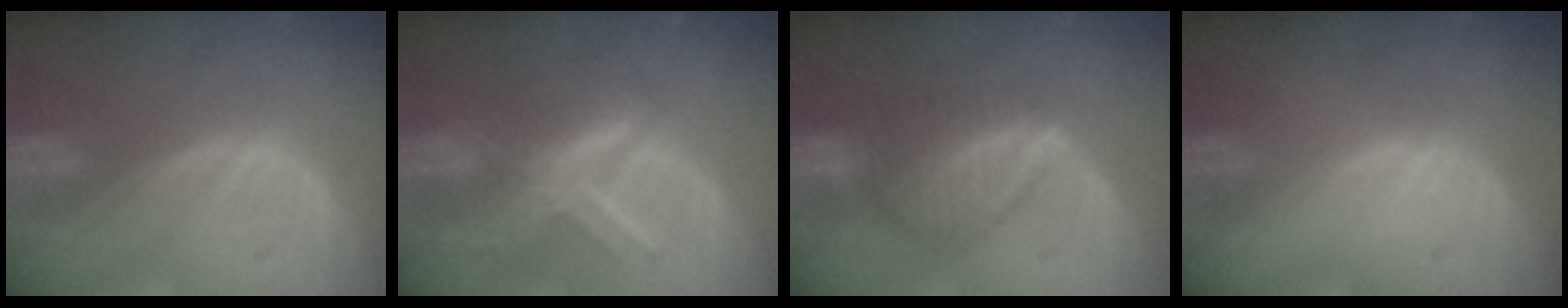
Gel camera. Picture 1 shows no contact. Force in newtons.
{"total": 8.1, "press": 7.0, "slide": 4.1}
{"total": 6.5, "press": 6.4, "slide": 0.8}
{"total": 0.0}